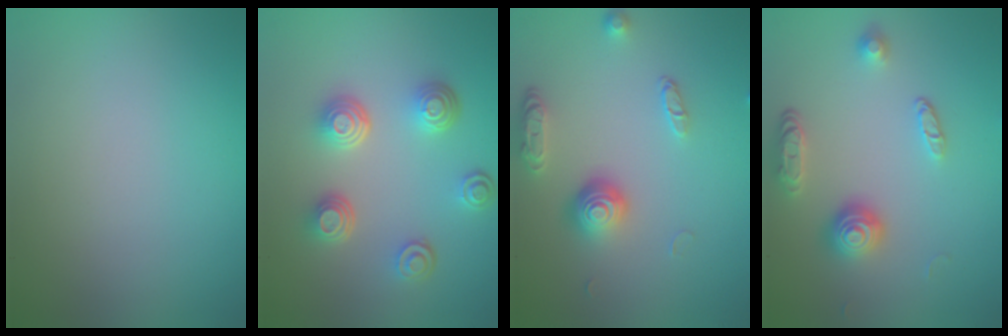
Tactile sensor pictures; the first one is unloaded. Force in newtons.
{"total": 4.5, "press": 3.5, "slide": 2.9}
{"total": 3.7, "press": 2.8, "slide": 2.5}
{"total": 3.7, "press": 2.9, "slide": 2.2}